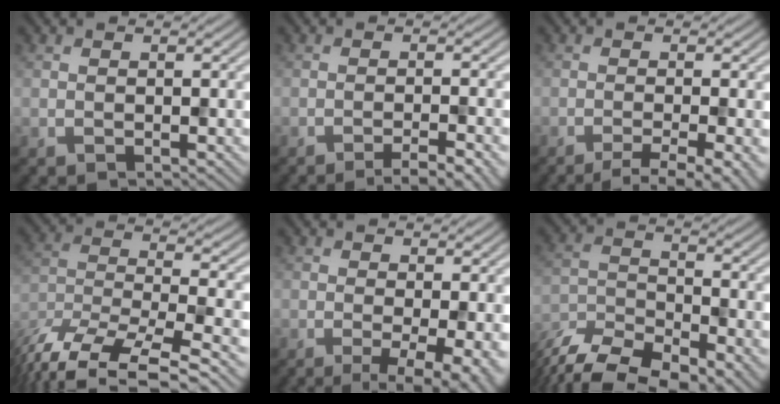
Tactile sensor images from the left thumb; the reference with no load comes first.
{"total": 5.2, "force": [-3.5, 0.8, 3.7], "torque": [-0.051, 0.013, -0.060]}
{"total": 5.7, "force": [-3.5, 1.0, 4.4], "torque": [-0.051, 0.003, -0.056]}
{"total": 12.9, "force": [-9.9, 4.0, 7.3], "torque": [-0.154, -0.024, -0.162]}
{"total": 5.7, "force": [-1.5, 1.2, 5.3], "torque": [-0.080, -0.008, -0.020]}
{"total": 12.8, "force": [-10.4, 4.0, 6.3], "torque": [-0.132, -0.030, -0.172]}